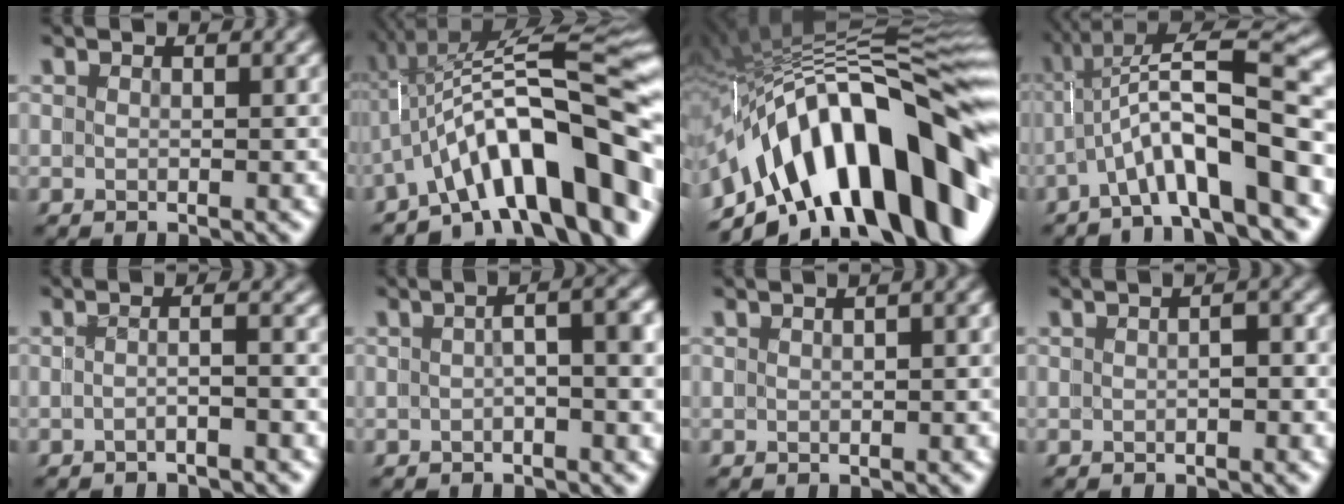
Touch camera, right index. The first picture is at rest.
{"total": 12.6, "force": [-2.6, 4.6, 11.5], "torque": [-0.173, 0.004, -0.033]}
{"total": 18.8, "force": [-3.8, 9.1, 16.0], "torque": [-0.254, 0.024, -0.053]}
{"total": 9.0, "force": [-0.3, 2.7, 8.6], "torque": [-0.123, 0.014, -0.004]}
{"total": 2.0, "force": [-1.6, -1.0, 0.7], "torque": [-0.009, -0.004, -0.026]}
{"total": 4.3, "force": [0.4, 1.0, 4.1], "torque": [-0.039, 0.015, 0.003]}
{"total": 0.8, "force": [-0.3, 0.3, 0.7], "torque": [-0.003, 0.010, -0.007]}
{"total": 1.2, "force": [-0.6, 0.7, 0.8], "torque": [-0.002, 0.009, -0.013]}